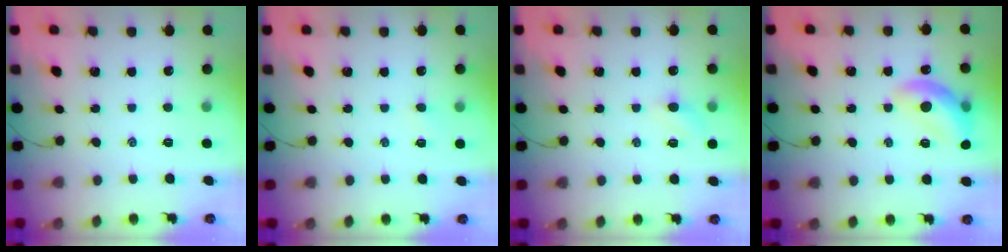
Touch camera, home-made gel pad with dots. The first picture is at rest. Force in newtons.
{"total": 2.5, "press": 2.3, "slide": 0.8}
{"total": 3.6, "press": 3.4, "slide": 1.1}
{"total": 13.5, "press": 13.4, "slide": 1.8}